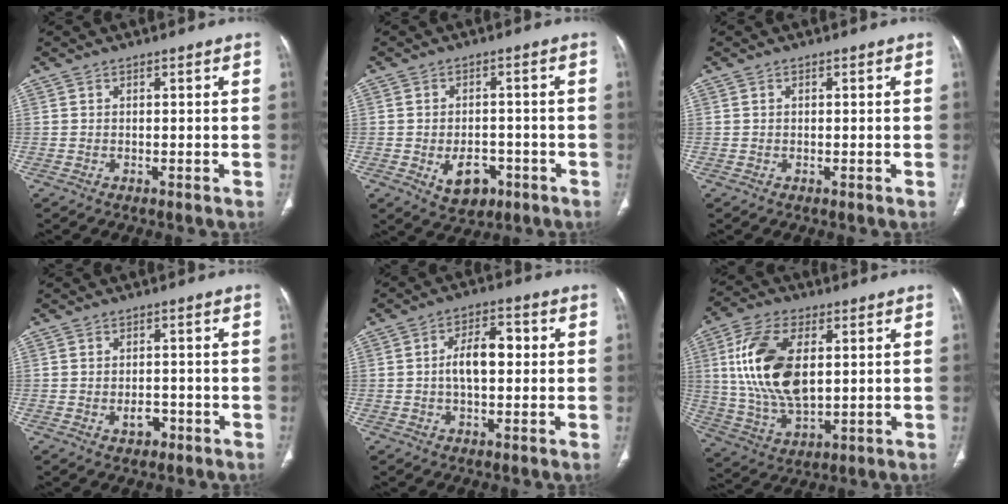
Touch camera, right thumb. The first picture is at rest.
{"total": 6.8, "force": [-2.5, 4.6, 4.3], "torque": [-0.045, 0.012, -0.029]}
{"total": 0.0}
{"total": 2.7, "force": [-1.0, 1.9, 1.7], "torque": [-0.016, 0.007, -0.010]}
{"total": 7.9, "force": [0.4, 4.2, 6.6], "torque": [-0.105, 0.019, 0.001]}
{"total": 17.4, "force": [3.2, 9.2, 14.5], "torque": [-0.284, -0.007, 0.066]}